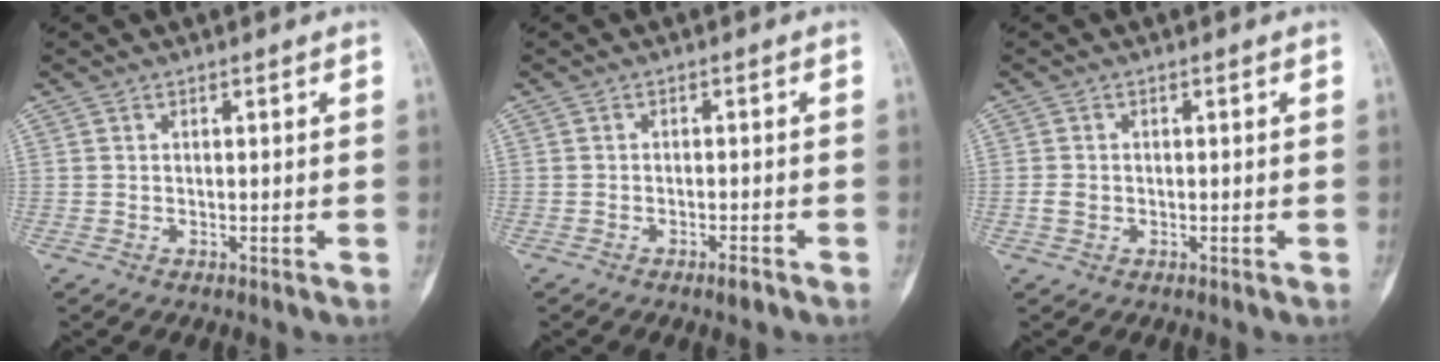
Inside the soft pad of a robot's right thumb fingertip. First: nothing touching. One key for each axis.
{"total": 1.9, "fx": -1.3, "fy": 0.4, "fz": 1.3, "tx": -0.024, "ty": 0.004, "tz": -0.022}
{"total": 1.7, "fx": -0.4, "fy": 1.4, "fz": 0.9, "tx": -0.018, "ty": 0.004, "tz": -0.006}